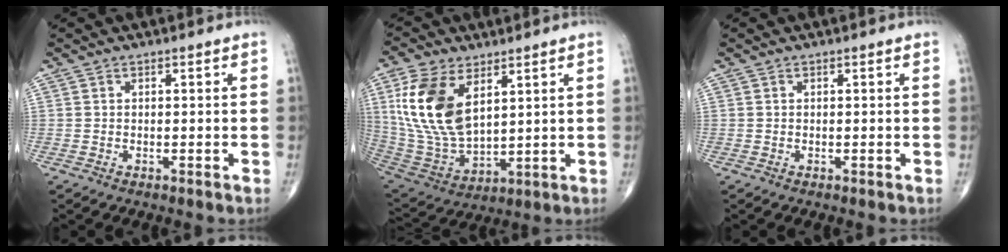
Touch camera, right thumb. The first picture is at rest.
{"total": 17.1, "force": [6.0, 9.4, 13.0], "torque": [-0.254, -0.024, 0.130]}
{"total": 0.0}